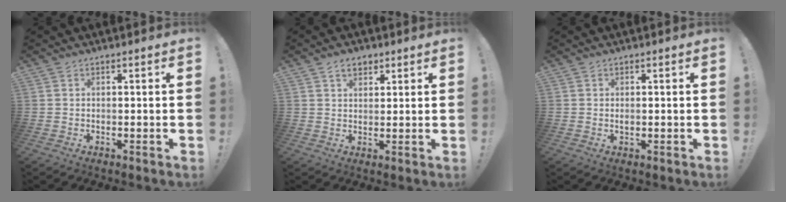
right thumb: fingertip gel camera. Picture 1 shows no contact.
{"total": 4.4, "force": [2.6, 2.9, 2.2], "torque": [-0.023, -0.007, 0.044]}
{"total": 0.8, "force": [-0.1, 0.4, 0.7], "torque": [-0.007, -0.001, -0.003]}